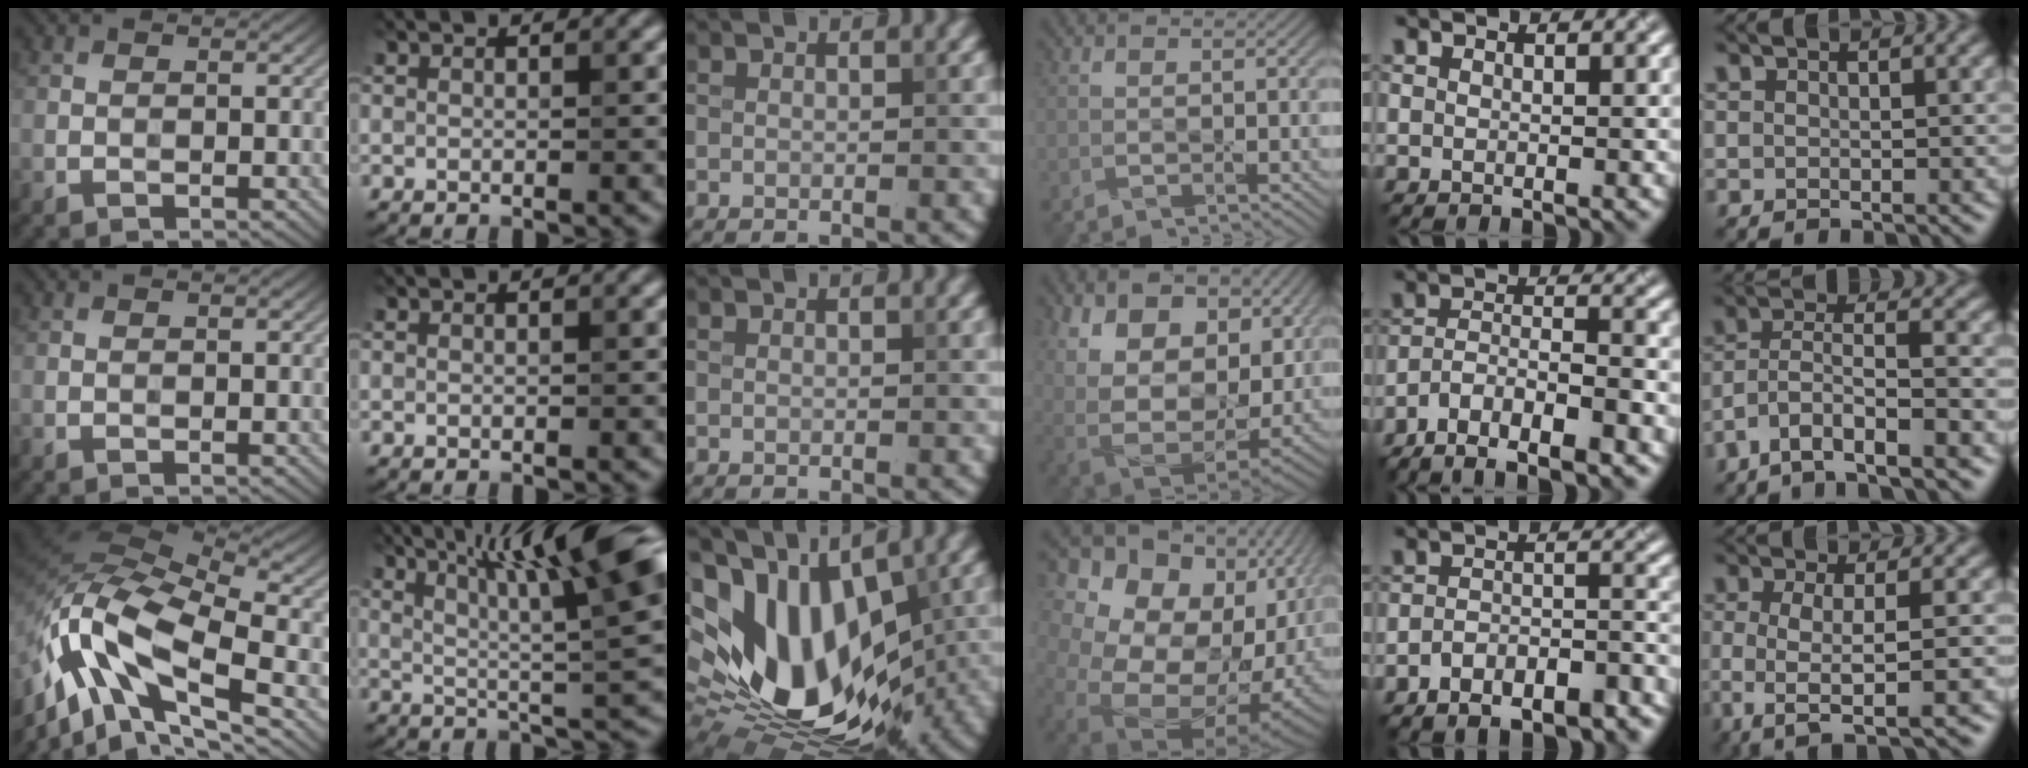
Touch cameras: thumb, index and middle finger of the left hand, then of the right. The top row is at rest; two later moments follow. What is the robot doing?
{"motion": "wipe", "object": "glasses"}